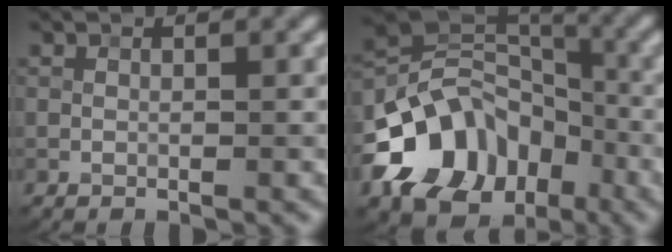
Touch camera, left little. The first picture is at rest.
{"total": 11.1, "force": [-5.2, 8.0, 5.7], "torque": [-0.101, 0.008, -0.104]}